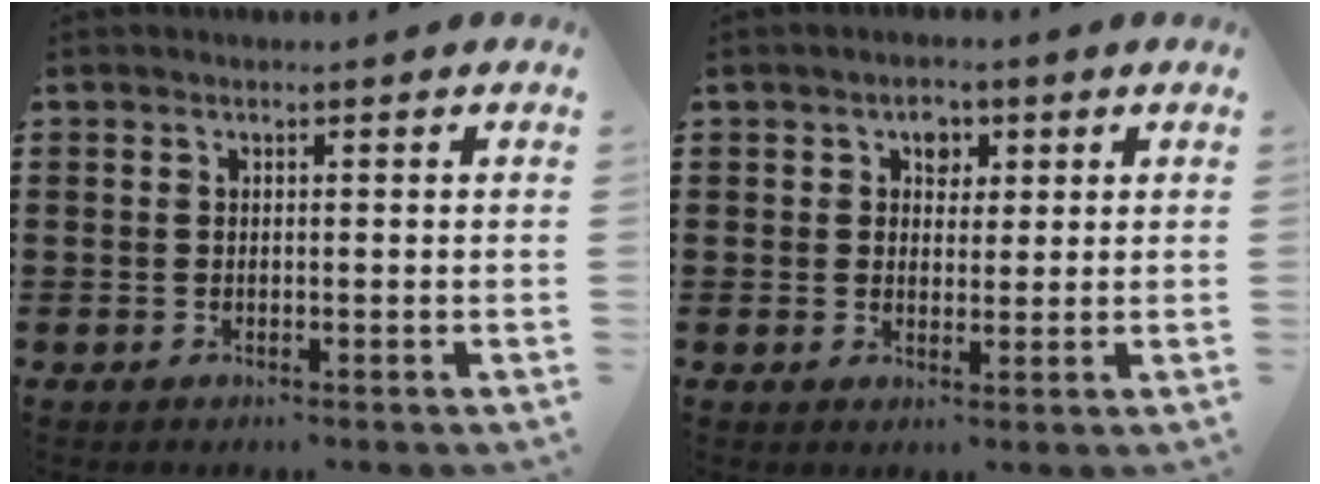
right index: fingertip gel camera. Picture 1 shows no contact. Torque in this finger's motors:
{"motor_torque": [-0.02, -0.18, 0.01, 0.03]}